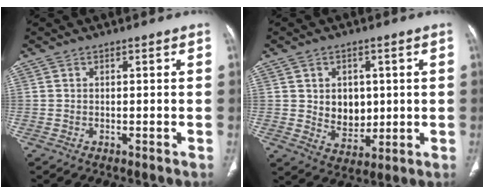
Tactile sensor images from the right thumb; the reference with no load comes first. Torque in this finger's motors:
{"motor_torque": [-0.18, 0.21, 0.36, 0.45, 0.02]}